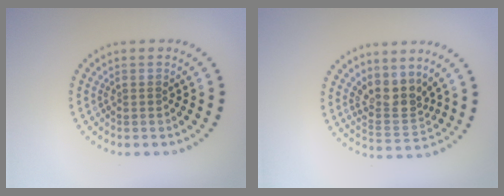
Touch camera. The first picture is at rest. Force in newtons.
{"total": 3.2, "press": 2.5, "slide": 2.0}